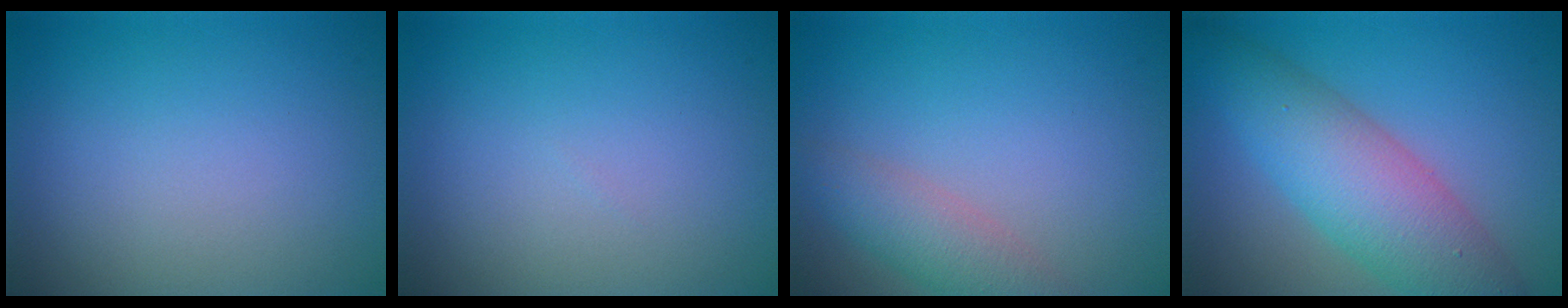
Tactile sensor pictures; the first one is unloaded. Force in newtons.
{"total": 0.0}
{"total": 3.3, "press": 3.3, "slide": 0.1}
{"total": 7.5, "press": 7.5, "slide": 0.2}